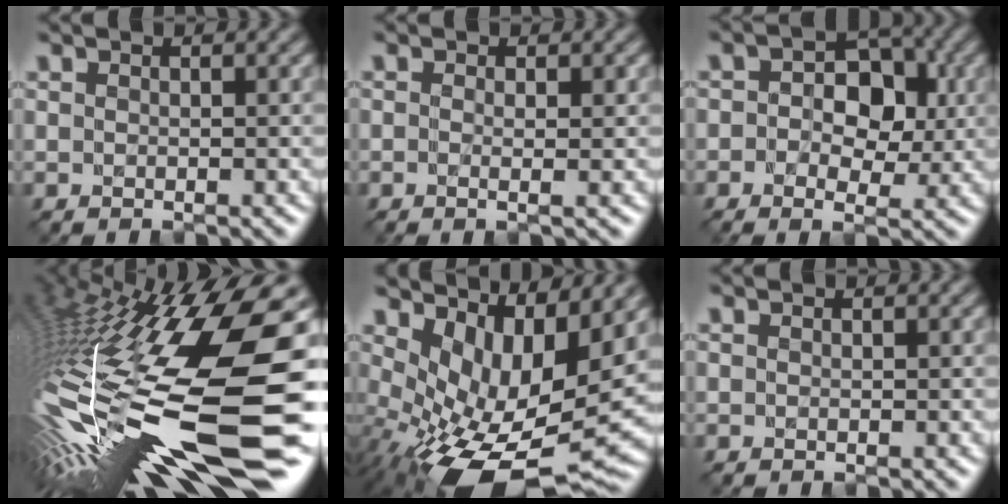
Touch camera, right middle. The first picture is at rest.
{"total": 0.9, "force": [-0.1, 0.0, 0.9], "torque": [-0.019, -0.005, -0.003]}
{"total": 6.7, "force": [0.6, 4.4, 5.0], "torque": [-0.058, 0.007, 0.000]}
{"total": 17.9, "force": [-2.6, 5.4, 16.9], "torque": [-0.336, -0.017, -0.045]}
{"total": 11.7, "force": [-0.2, 6.2, 10.0], "torque": [-0.163, -0.025, 0.009]}
{"total": 0.0}